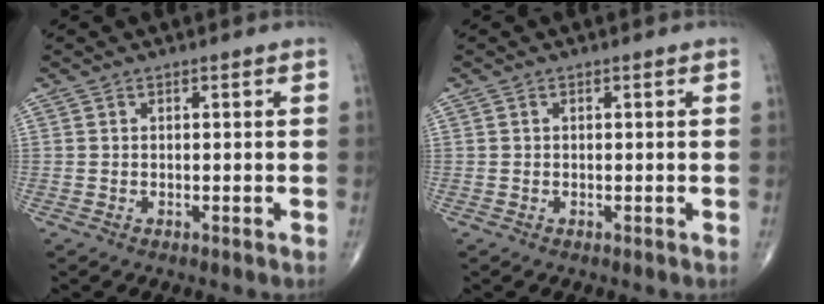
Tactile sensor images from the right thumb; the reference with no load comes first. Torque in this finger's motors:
{"motor_torque": [0.06, -0.10, 0.06, 0.31, 0.00]}